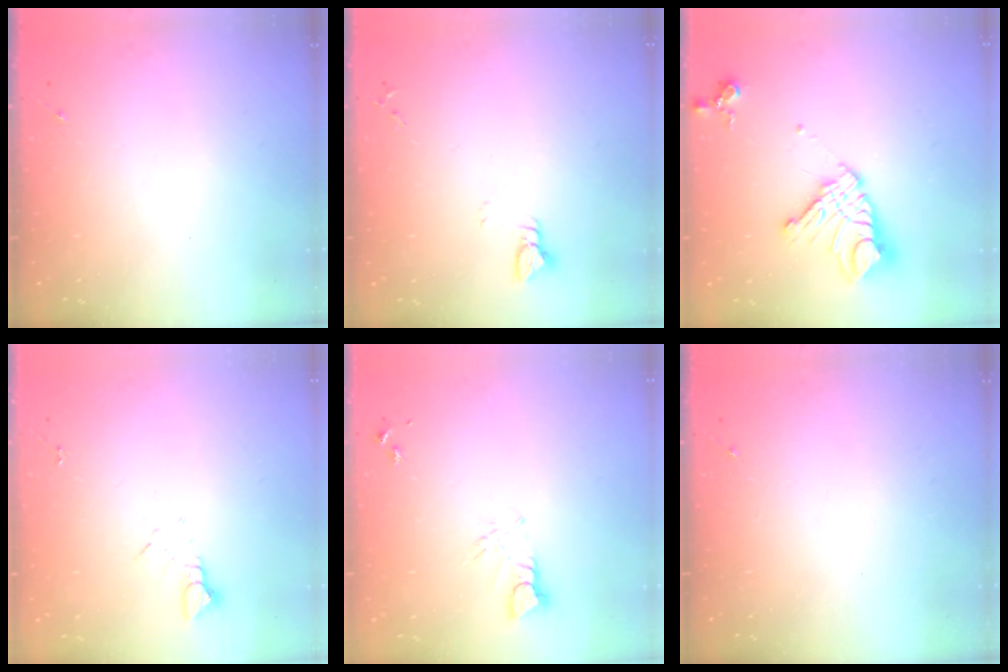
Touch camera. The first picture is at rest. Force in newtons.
{"total": 2.9, "press": 2.9, "slide": 0.2}
{"total": 16.4, "press": 16.3, "slide": 2.1}
{"total": 2.7, "press": 2.7, "slide": 0.2}
{"total": 3.4, "press": 3.4, "slide": 0.2}
{"total": 0.0}